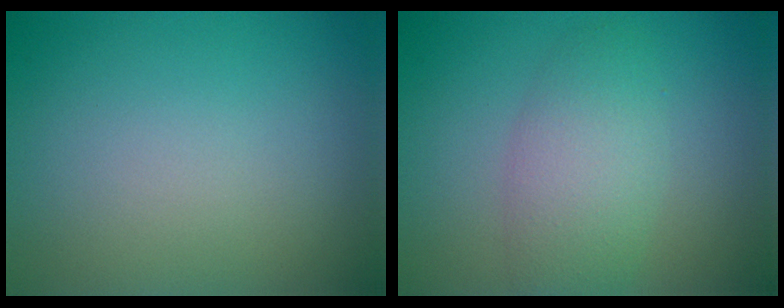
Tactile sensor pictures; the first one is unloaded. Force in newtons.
{"total": 4.0, "press": 4.0, "slide": 0.2}